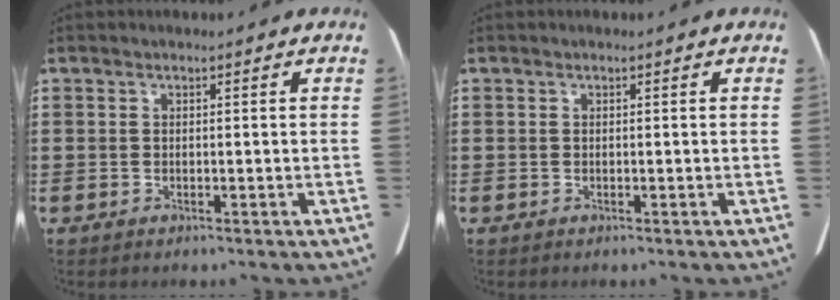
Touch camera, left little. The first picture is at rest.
{"total": 0.0}